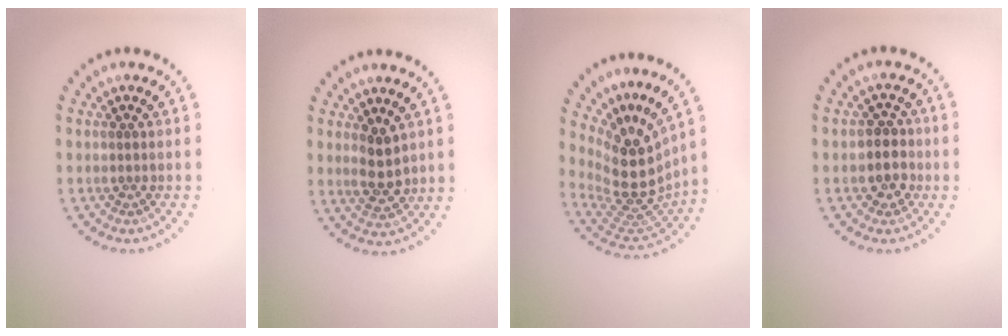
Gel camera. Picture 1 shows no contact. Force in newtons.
{"total": 2.5, "press": 2.4, "slide": 0.7}
{"total": 5.4, "press": 4.0, "slide": 3.7}
{"total": 2.7, "press": 2.5, "slide": 0.8}